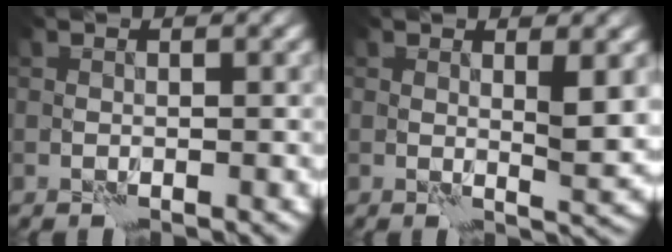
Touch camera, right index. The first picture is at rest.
{"total": 2.7, "force": [0.9, 0.4, 2.5], "torque": [-0.036, -0.009, 0.018]}